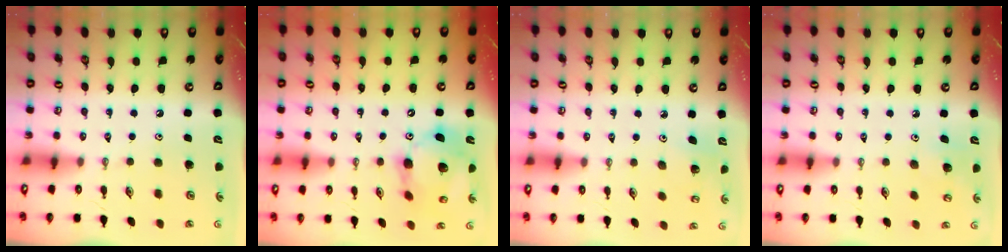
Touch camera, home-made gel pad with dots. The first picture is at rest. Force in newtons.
{"total": 14.4, "press": 14.2, "slide": 2.7}
{"total": 3.7, "press": 3.6, "slide": 0.9}
{"total": 8.2, "press": 8.0, "slide": 1.6}